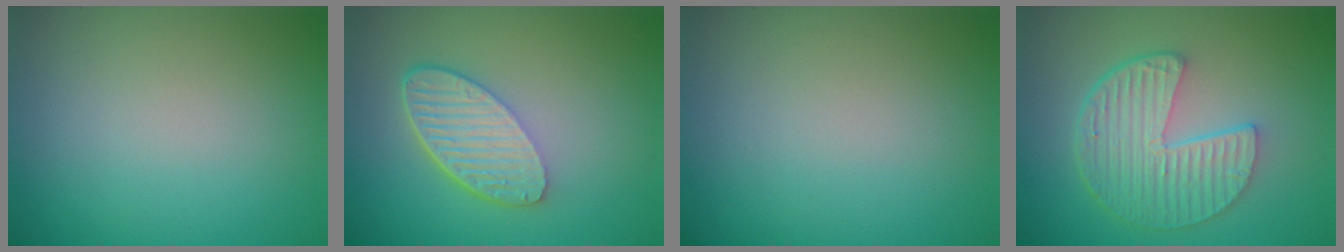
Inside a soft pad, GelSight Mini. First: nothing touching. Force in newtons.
{"total": 5.5, "press": 4.0, "slide": 3.8}
{"total": 0.0}
{"total": 6.2, "press": 4.5, "slide": 4.2}